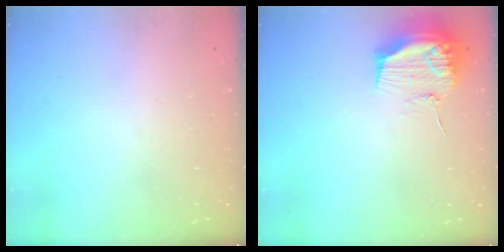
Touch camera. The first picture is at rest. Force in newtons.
{"total": 15.6, "press": 15.6, "slide": 0.1}